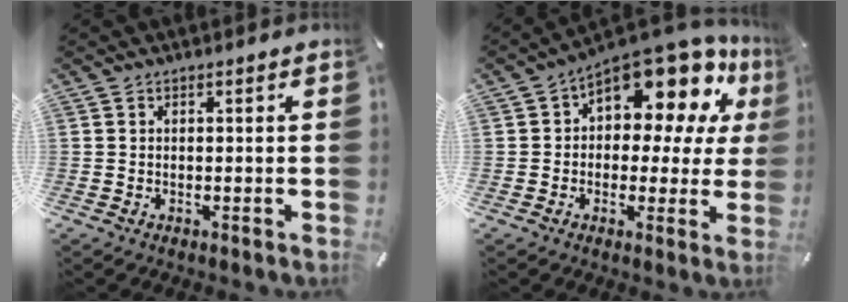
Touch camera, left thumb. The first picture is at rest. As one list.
[{"total": 14.8, "force": [9.5, 7.5, 8.4], "torque": [-0.123, -0.085, 0.164]}]